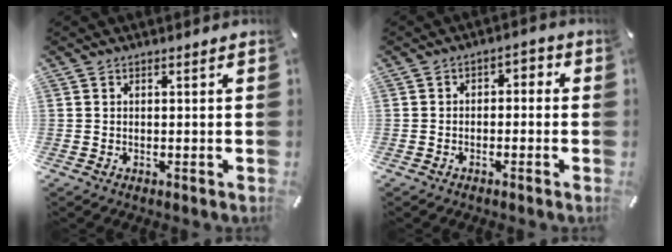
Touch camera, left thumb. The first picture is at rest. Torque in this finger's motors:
{"motor_torque": [0.00, 0.38, -0.34, -0.09, 0.06]}